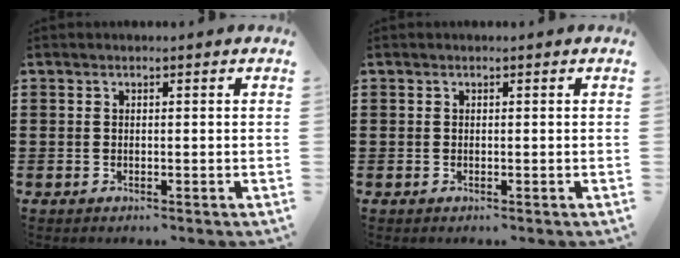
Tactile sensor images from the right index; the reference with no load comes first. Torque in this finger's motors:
{"motor_torque": [-0.98, 1.16, -1.05, -0.21]}